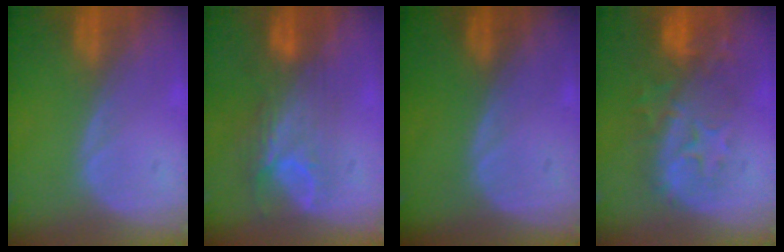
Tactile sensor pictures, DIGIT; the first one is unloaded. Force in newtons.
{"total": 7.8, "press": 6.8, "slide": 3.9}
{"total": 0.0}
{"total": 10.3, "press": 8.9, "slide": 5.1}